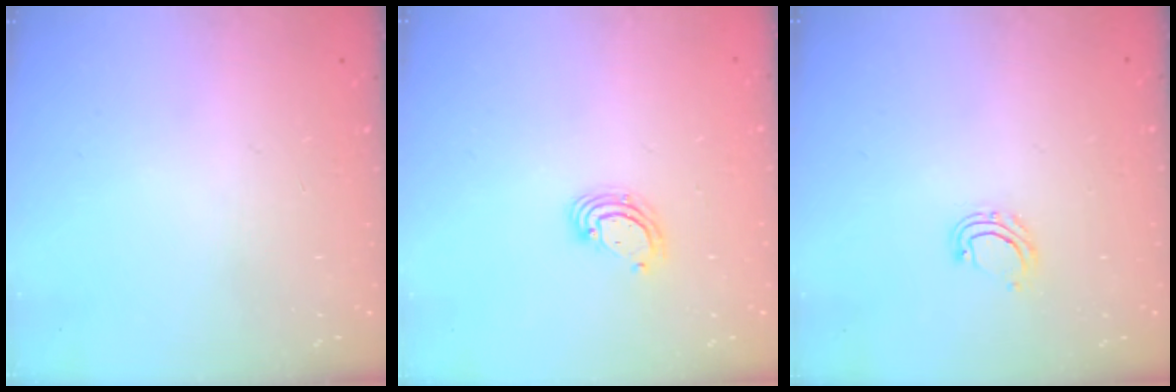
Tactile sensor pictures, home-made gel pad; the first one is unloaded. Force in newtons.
{"total": 3.7, "press": 3.7, "slide": 0.3}
{"total": 6.3, "press": 6.2, "slide": 1.0}